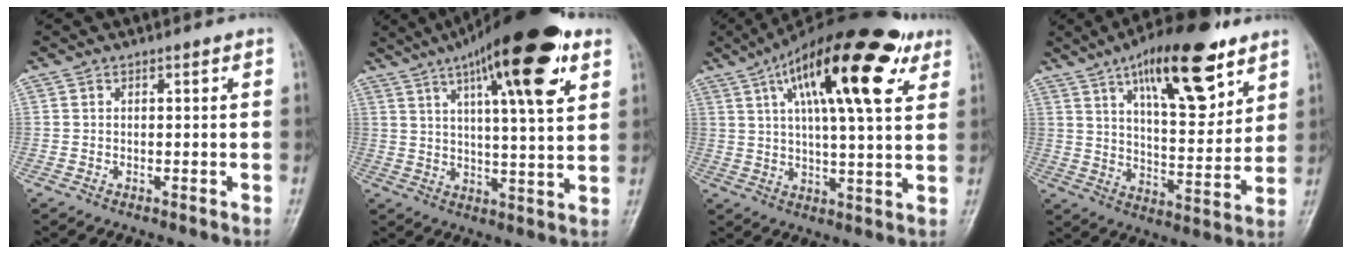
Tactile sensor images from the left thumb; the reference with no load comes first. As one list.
[{"total": 21.0, "force": [10.5, 5.1, 17.4], "torque": [-0.252, -0.016, 0.158]}, {"total": 23.0, "force": [10.8, 7.1, 19.1], "torque": [-0.286, -0.001, 0.166]}, {"total": 20.3, "force": [11.3, 7.6, 15.0], "torque": [-0.197, -0.049, 0.181]}]